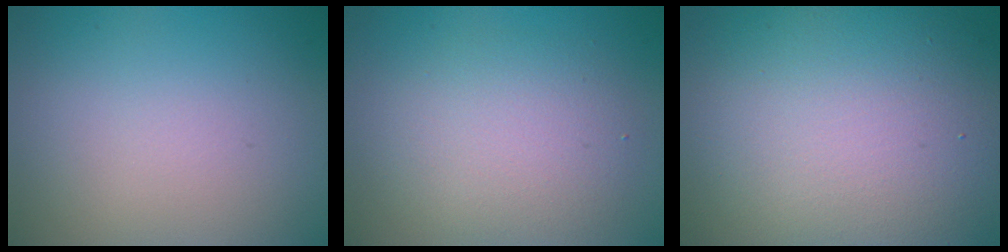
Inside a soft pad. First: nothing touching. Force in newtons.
{"total": 3.8, "press": 3.8, "slide": 0.5}
{"total": 13.8, "press": 13.8, "slide": 1.1}